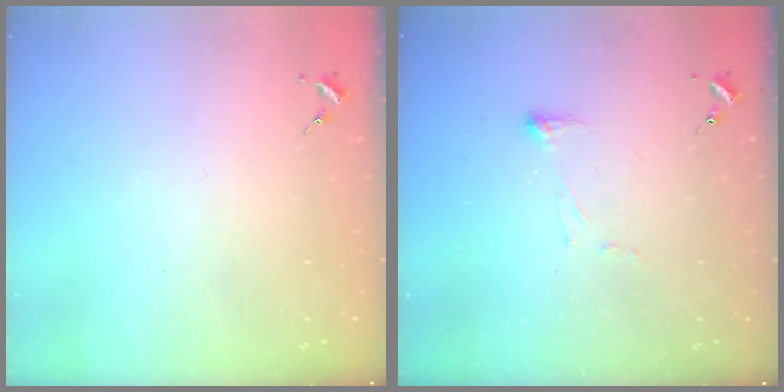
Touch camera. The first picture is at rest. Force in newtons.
{"total": 3.8, "press": 3.8, "slide": 0.6}